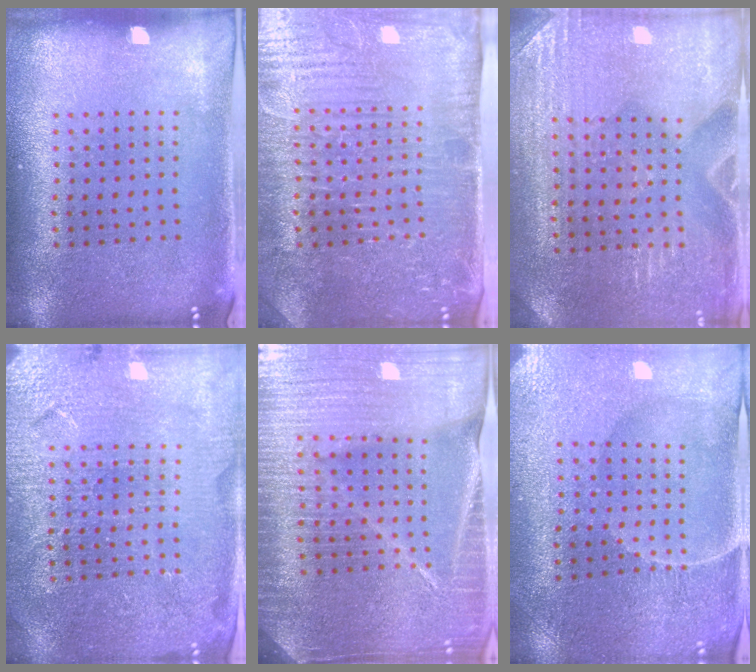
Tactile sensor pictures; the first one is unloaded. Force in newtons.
{"total": 4.8, "press": 4.4, "slide": 2.0}
{"total": 3.0, "press": 2.9, "slide": 0.3}
{"total": 4.0, "press": 3.8, "slide": 1.0}
{"total": 5.0, "press": 4.5, "slide": 2.2}
{"total": 1.0, "press": 0.9, "slide": 0.3}